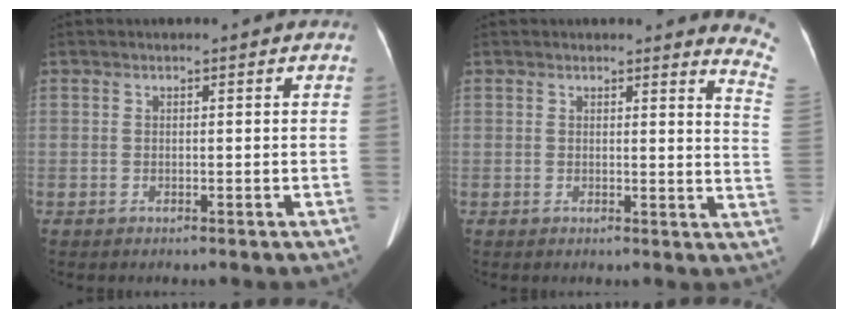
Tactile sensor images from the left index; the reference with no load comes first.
{"total": 6.5, "force": [6.4, -0.3, 1.1], "torque": [-0.006, -0.077, 0.036]}